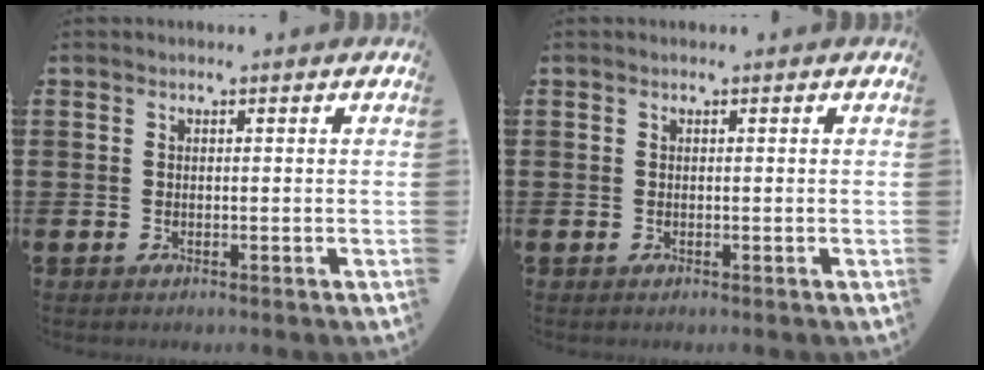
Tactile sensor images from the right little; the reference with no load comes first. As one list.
[{"total": 0.0}]